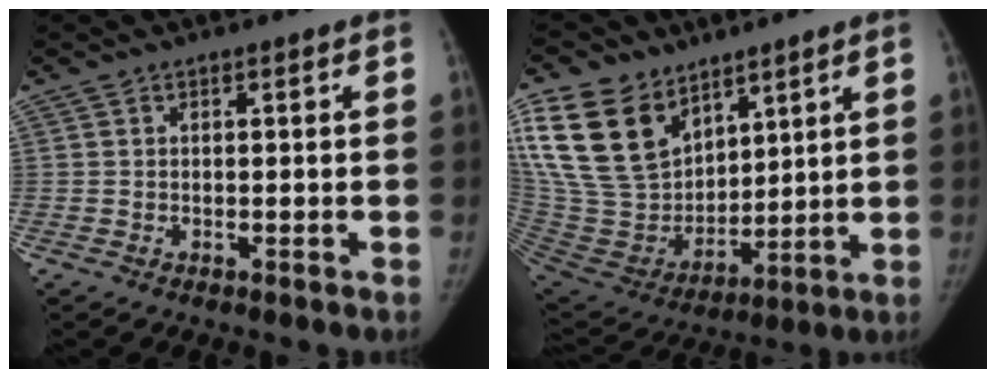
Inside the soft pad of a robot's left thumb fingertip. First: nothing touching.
{"total": 23.9, "force": [12.9, 15.7, 12.6], "torque": [-0.261, -0.027, 0.262]}